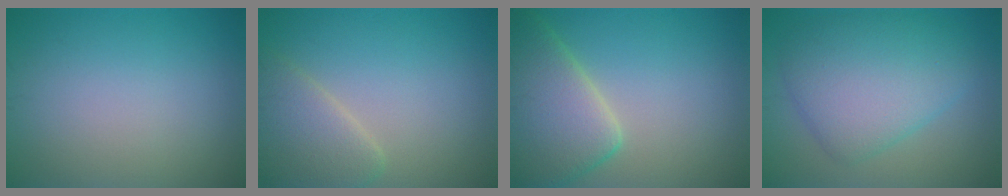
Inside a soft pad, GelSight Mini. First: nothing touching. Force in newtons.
{"total": 4.0, "press": 4.0, "slide": 0.2}
{"total": 8.1, "press": 8.1, "slide": 0.5}
{"total": 7.2, "press": 7.2, "slide": 0.2}